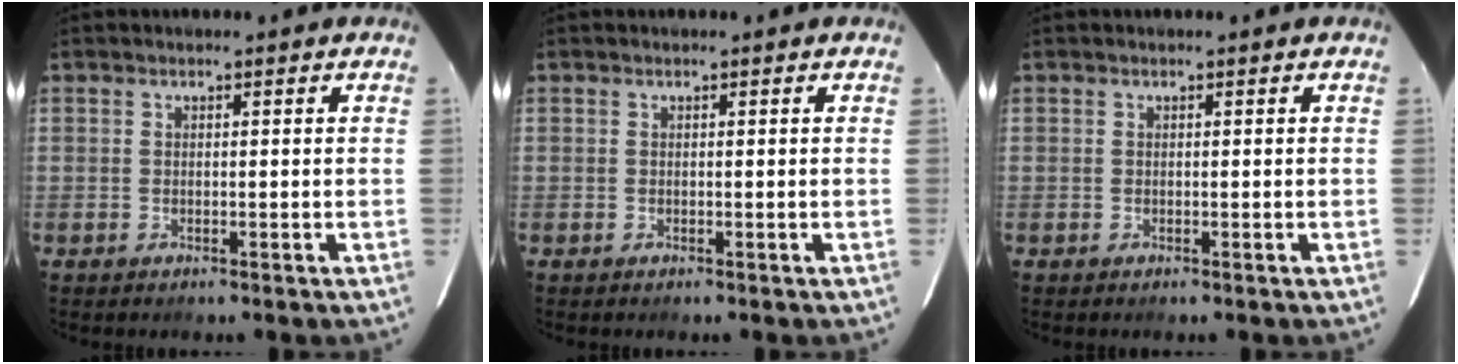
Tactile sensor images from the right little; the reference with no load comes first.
{"total": 0.0}
{"total": 0.0}